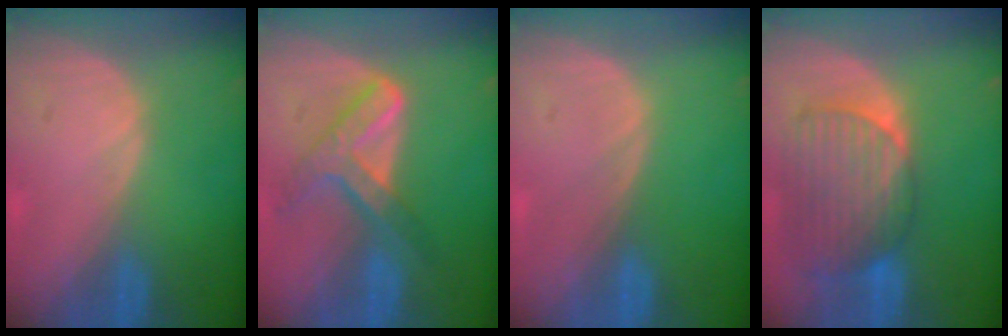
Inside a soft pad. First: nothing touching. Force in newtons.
{"total": 7.3, "press": 6.2, "slide": 3.8}
{"total": 0.0}
{"total": 9.9, "press": 8.5, "slide": 5.0}